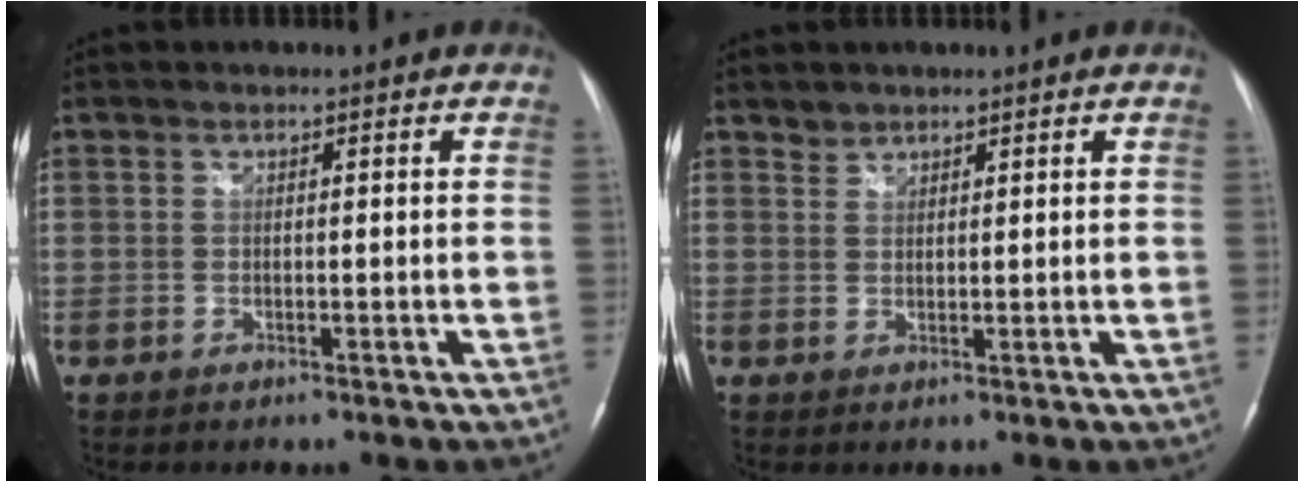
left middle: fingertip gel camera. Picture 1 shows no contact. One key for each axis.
{"total": 1.6, "fx": 1.4, "fy": 0.7, "fz": -0.2, "tx": 0.009, "ty": 0.004, "tz": 0.022}